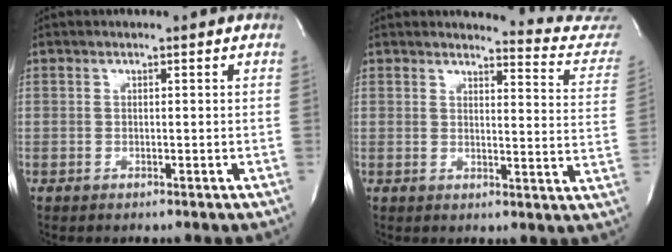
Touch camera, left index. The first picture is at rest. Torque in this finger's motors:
{"motor_torque": [0.42, -0.64, 0.09, 0.00]}